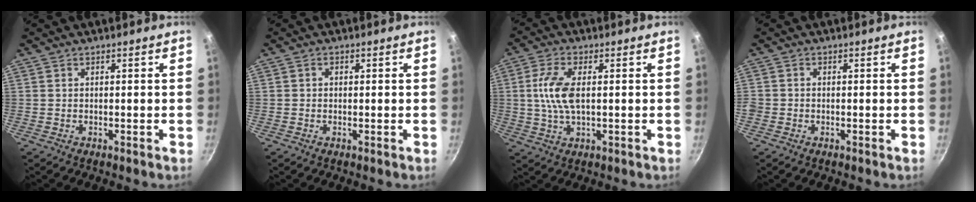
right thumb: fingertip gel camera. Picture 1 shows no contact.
{"total": 0.8, "force": [0.0, 0.7, 0.4], "torque": [-0.006, 0.005, 0.000]}
{"total": 8.1, "force": [0.7, 3.7, 7.1], "torque": [-0.149, 0.005, 0.011]}
{"total": 1.2, "force": [-0.5, 1.0, 0.3], "torque": [-0.007, 0.001, -0.012]}